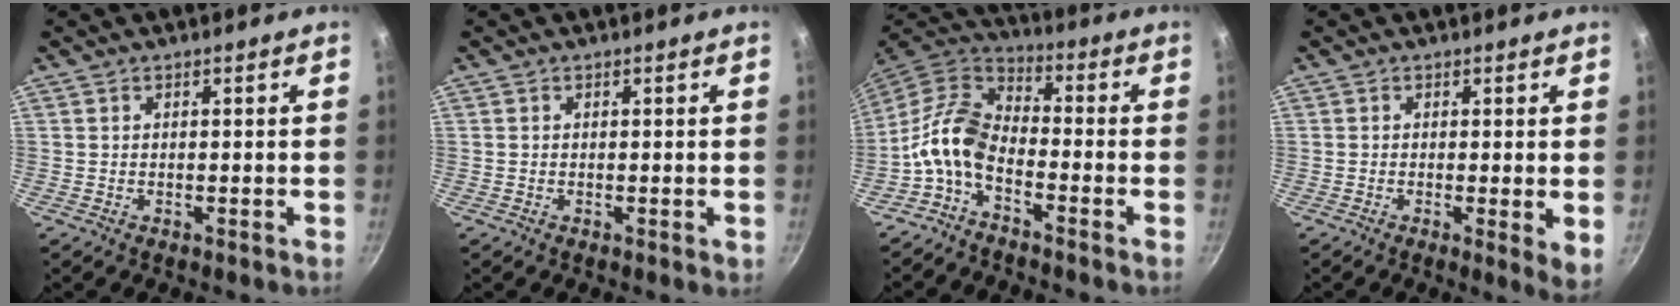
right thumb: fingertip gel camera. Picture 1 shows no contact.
{"total": 0.0}
{"total": 9.7, "force": [-4.0, 5.5, 7.0], "torque": [-0.142, 0.052, -0.095]}
{"total": 4.4, "force": [0.0, 1.1, 4.2], "torque": [-0.056, -0.020, -0.004]}